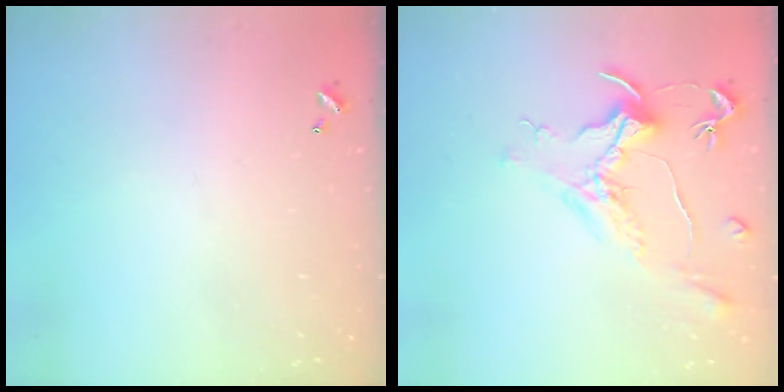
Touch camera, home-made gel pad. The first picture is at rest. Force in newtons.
{"total": 1.5, "press": 1.2, "slide": 0.9}